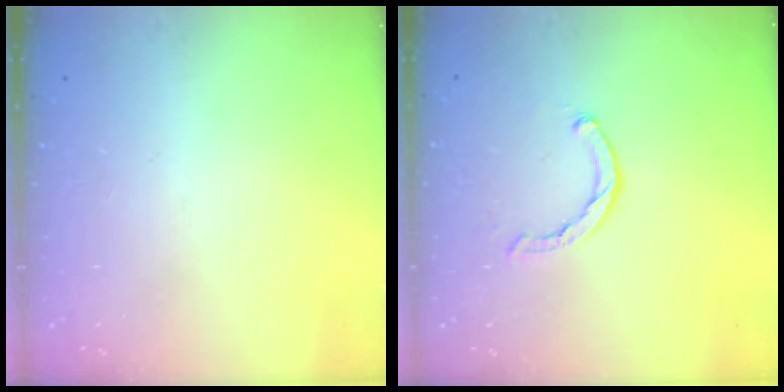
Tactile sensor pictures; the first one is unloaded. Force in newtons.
{"total": 1.4, "press": 1.3, "slide": 0.3}